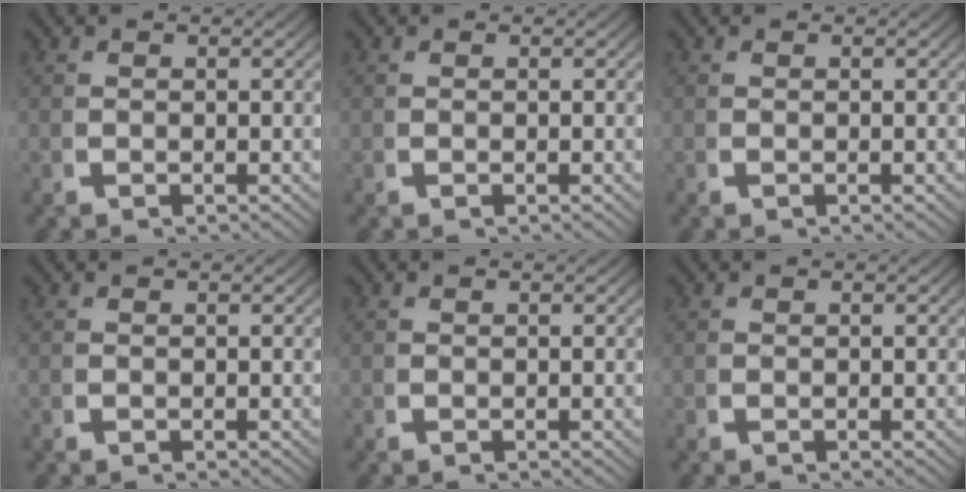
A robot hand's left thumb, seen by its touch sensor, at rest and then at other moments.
{"total": 0.0}
{"total": 0.0}
{"total": 0.0}
{"total": 0.0}
{"total": 0.0}